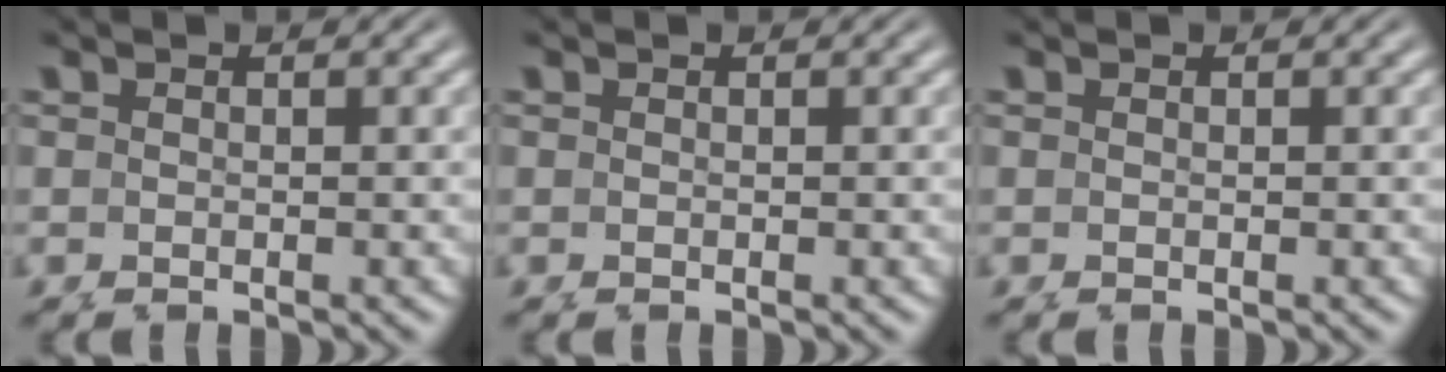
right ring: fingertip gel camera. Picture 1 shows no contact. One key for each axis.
{"total": 0.0}
{"total": 0.0}